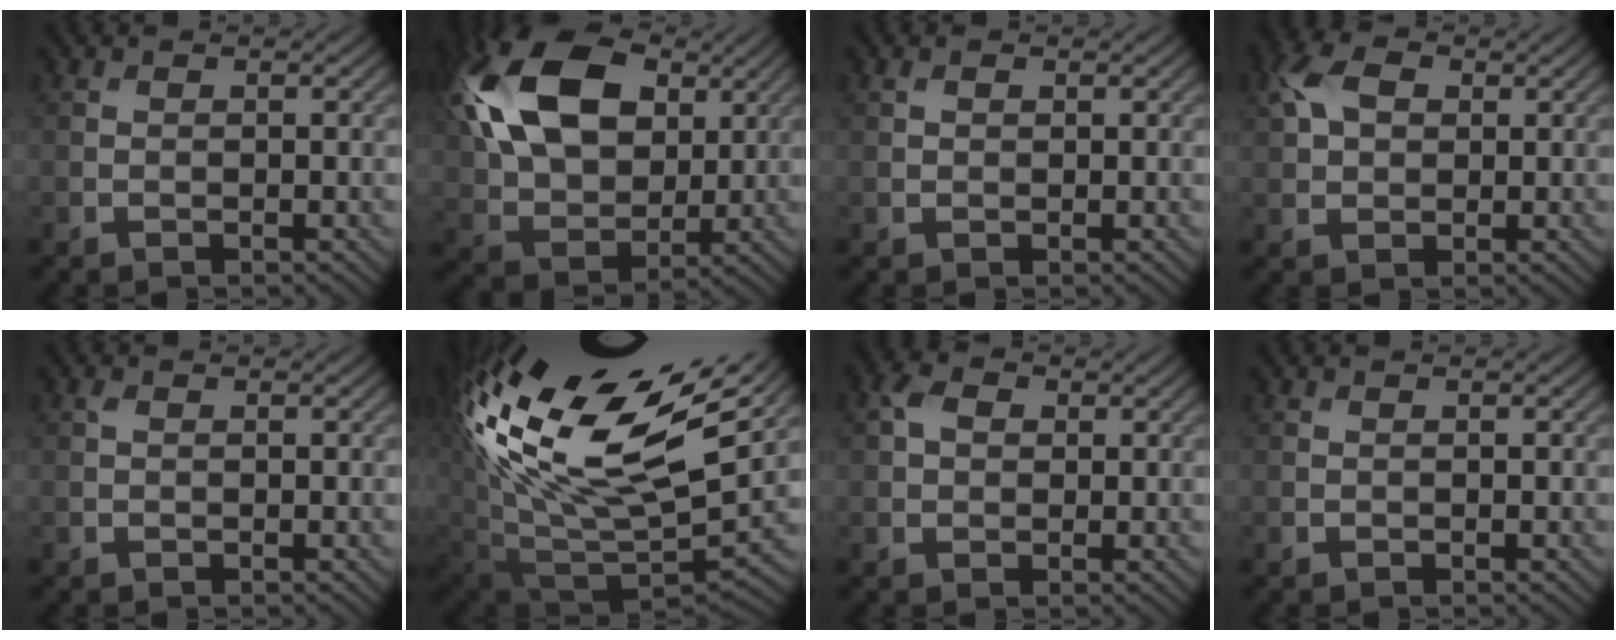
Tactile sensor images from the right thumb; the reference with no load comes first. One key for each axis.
{"total": 17.3, "fx": 5.5, "fy": 11.1, "fz": 12.0, "tx": -0.286, "ty": 0.035, "tz": 0.098}
{"total": 1.0, "fx": 0.5, "fy": 0.7, "fz": 0.6, "tx": -0.014, "ty": 0.002, "tz": 0.009}
{"total": 5.6, "fx": 1.9, "fy": 3.8, "fz": 3.7, "tx": -0.091, "ty": 0.014, "tz": 0.030}
{"total": 0.5, "fx": 0.2, "fy": 0.4, "fz": 0.3, "tx": -0.009, "ty": 0.002, "tz": 0.004}
{"total": 19.2, "fx": 9.0, "fy": 9.7, "fz": 13.9, "tx": -0.281, "ty": 0.007, "tz": 0.168}
{"total": 3.2, "fx": 0.9, "fy": 2.4, "fz": 1.8, "tx": -0.042, "ty": 0.006, "tz": 0.009}
{"total": 0.0}